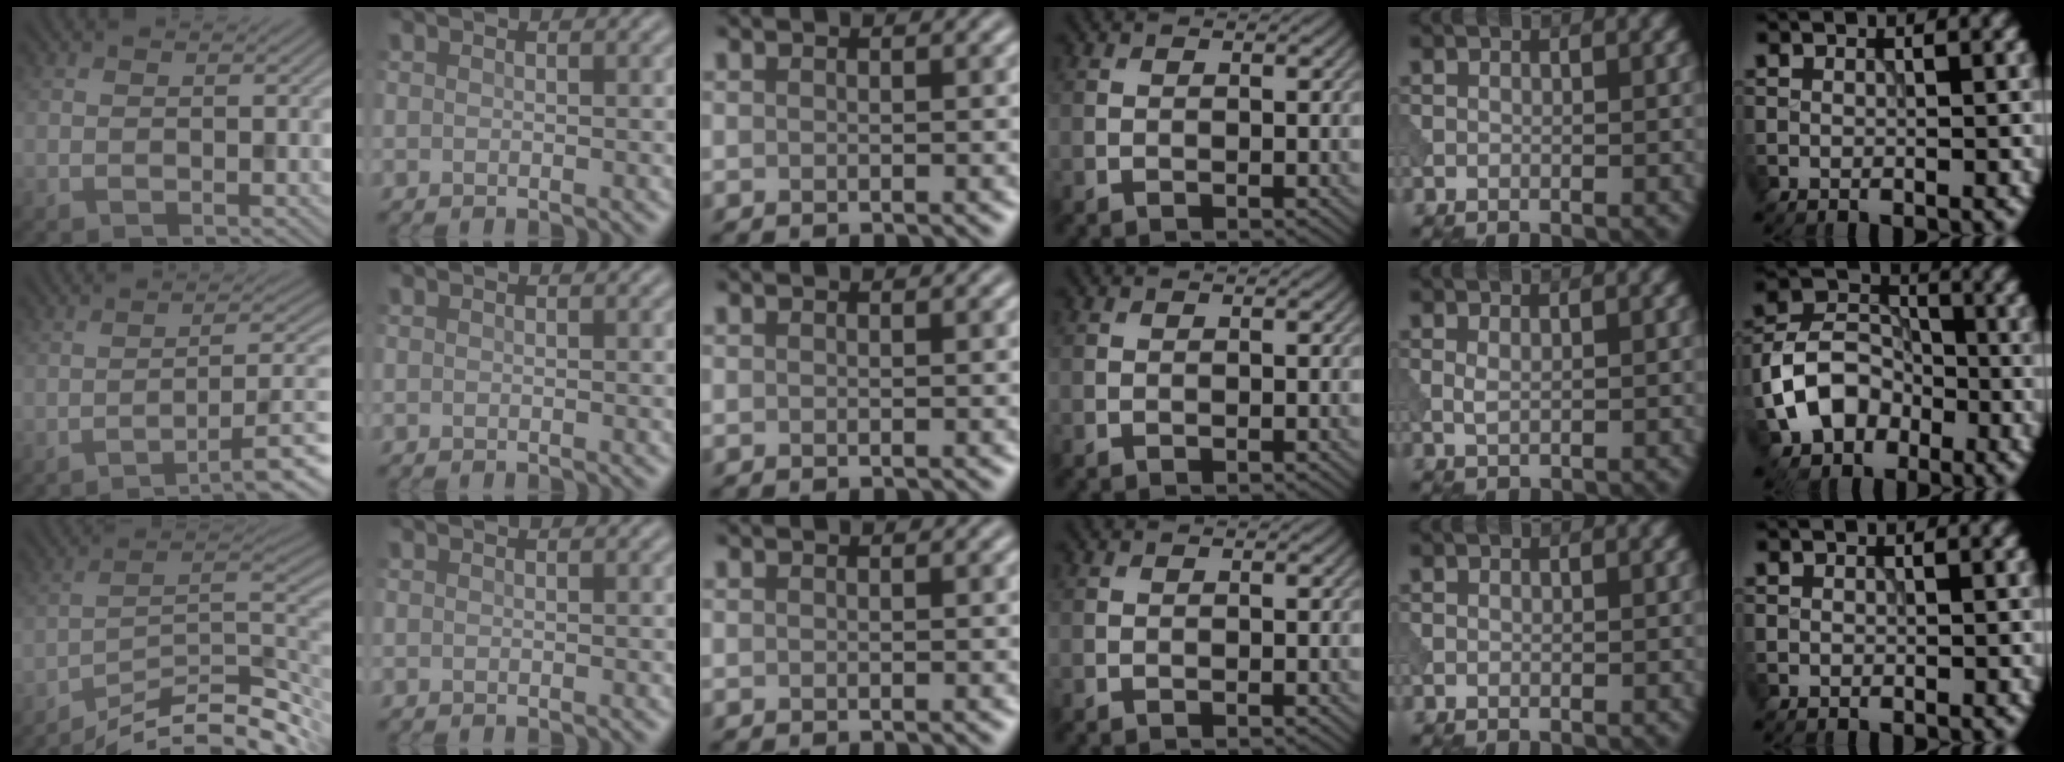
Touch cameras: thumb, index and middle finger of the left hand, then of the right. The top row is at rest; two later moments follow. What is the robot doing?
{"motion": "dispense", "object": "syringe"}